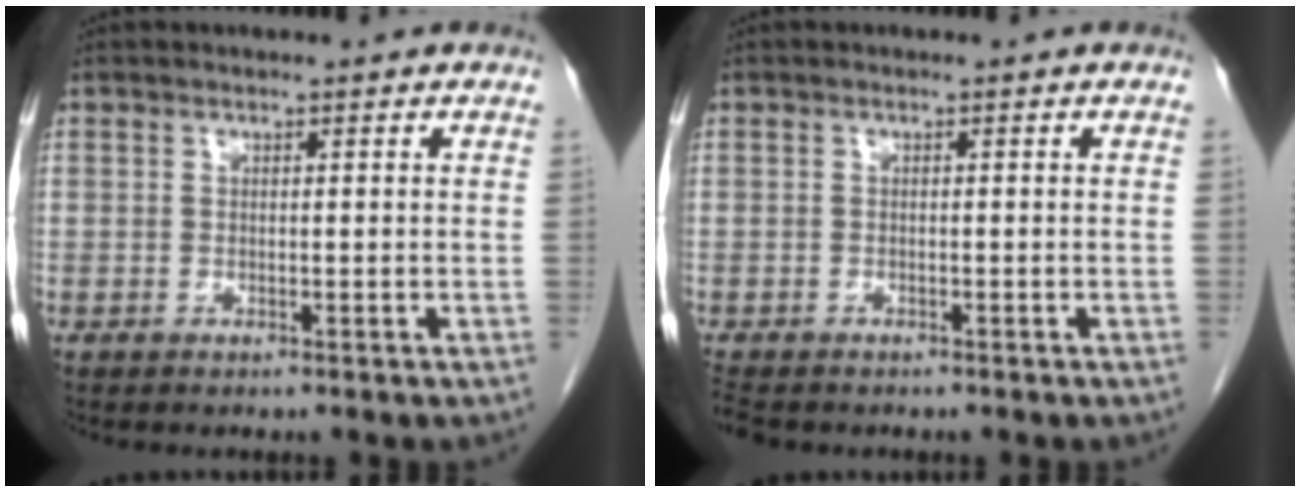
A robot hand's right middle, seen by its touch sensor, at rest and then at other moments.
{"total": 2.8, "force": [-2.4, 1.0, 1.1], "torque": [-0.027, -0.010, -0.038]}